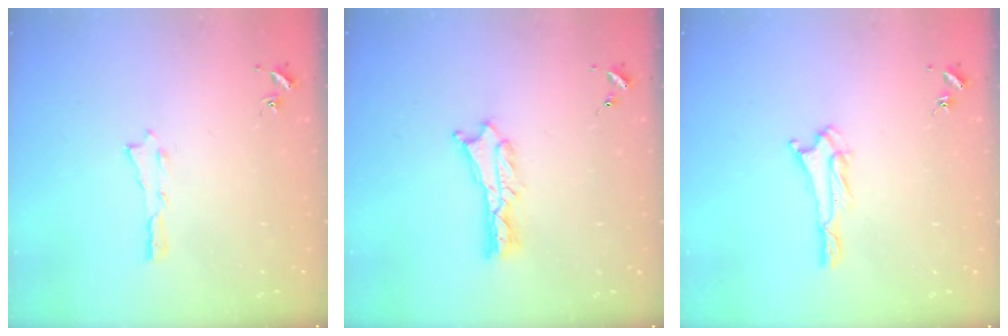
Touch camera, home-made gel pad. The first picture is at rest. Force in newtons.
{"total": 1.8, "press": 1.7, "slide": 0.2}
{"total": 1.7, "press": 1.7, "slide": 0.2}